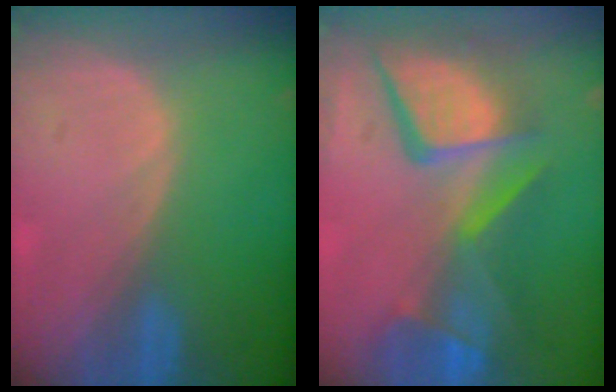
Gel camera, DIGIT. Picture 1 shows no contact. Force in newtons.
{"total": 13.5, "press": 11.0, "slide": 7.8}